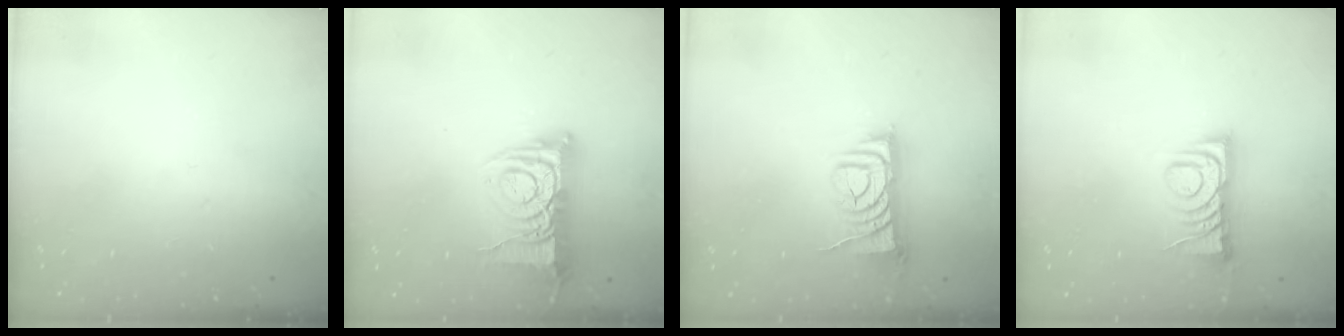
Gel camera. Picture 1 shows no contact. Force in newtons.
{"total": 11.7, "press": 11.6, "slide": 1.0}
{"total": 8.3, "press": 8.2, "slide": 1.0}
{"total": 7.4, "press": 7.4, "slide": 0.1}